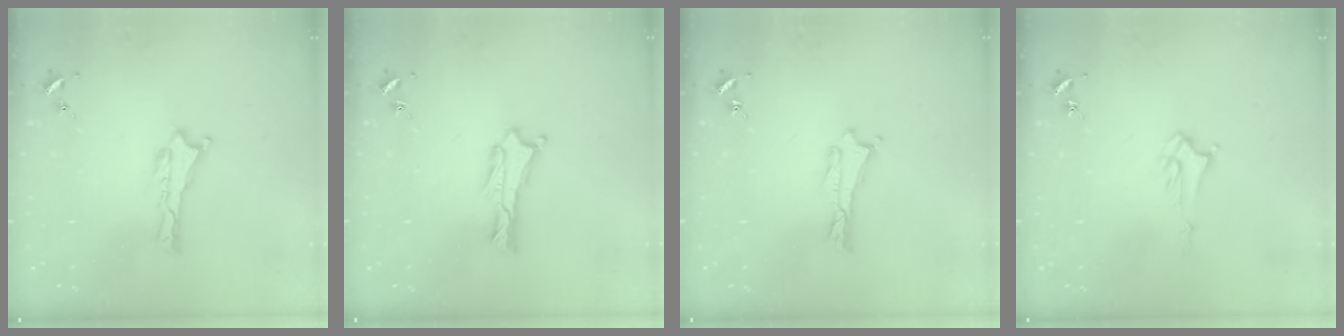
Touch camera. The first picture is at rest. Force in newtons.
{"total": 0.6, "press": 0.6, "slide": 0.2}
{"total": 0.0}
{"total": 2.4, "press": 2.4, "slide": 0.3}